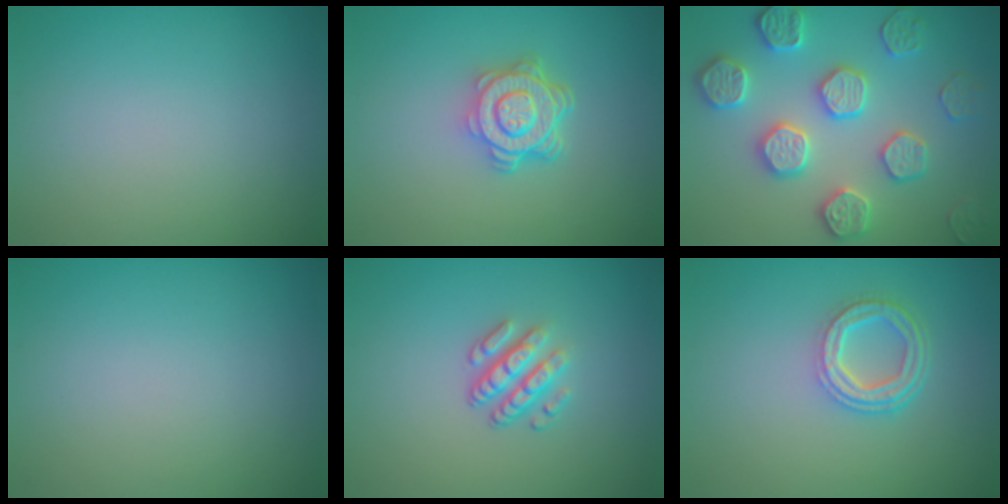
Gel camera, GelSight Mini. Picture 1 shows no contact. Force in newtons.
{"total": 4.7, "press": 3.5, "slide": 3.1}
{"total": 4.7, "press": 4.7, "slide": 0.6}
{"total": 0.0}
{"total": 3.4, "press": 2.4, "slide": 2.4}
{"total": 3.8, "press": 2.9, "slide": 2.4}